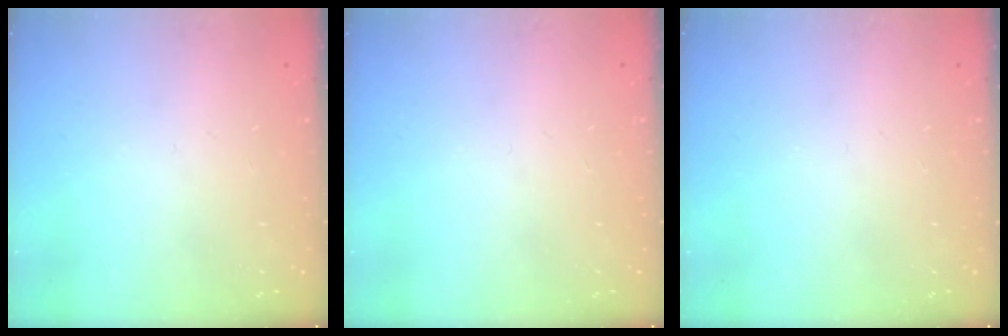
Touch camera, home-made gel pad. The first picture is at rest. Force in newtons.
{"total": 0.0}
{"total": 0.0}